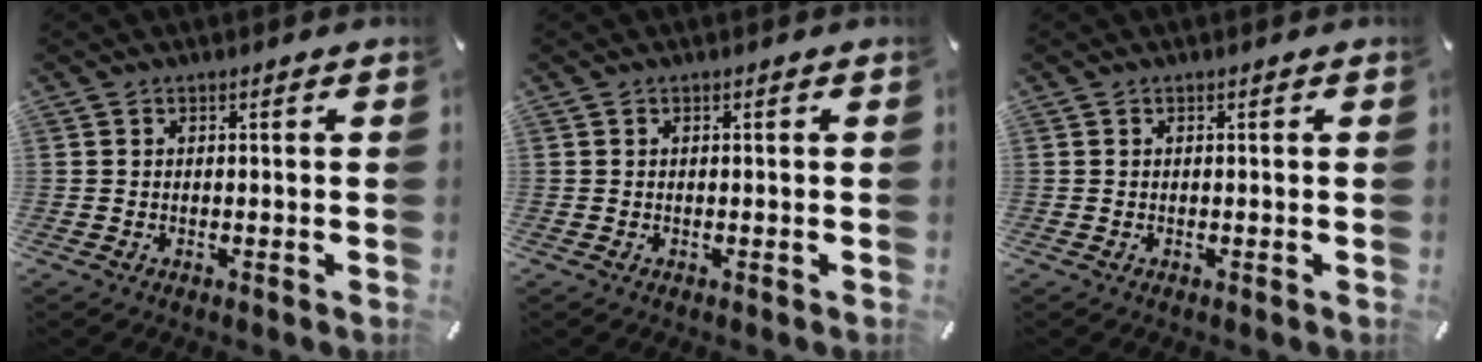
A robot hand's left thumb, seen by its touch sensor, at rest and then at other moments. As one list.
[{"total": 0.0}, {"total": 0.0}]